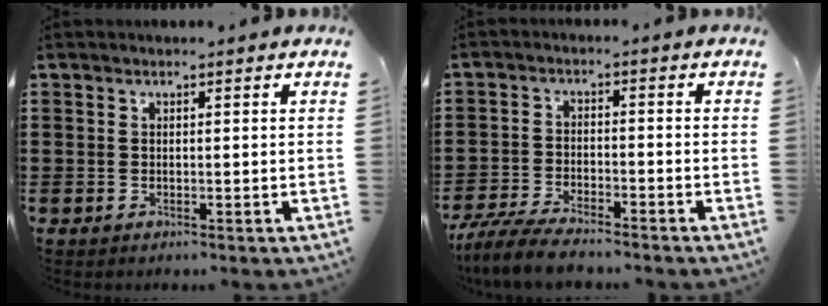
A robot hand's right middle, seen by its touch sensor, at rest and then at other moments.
{"total": 5.5, "force": [-5.1, 0.7, 2.0], "torque": [-0.058, -0.009, -0.105]}